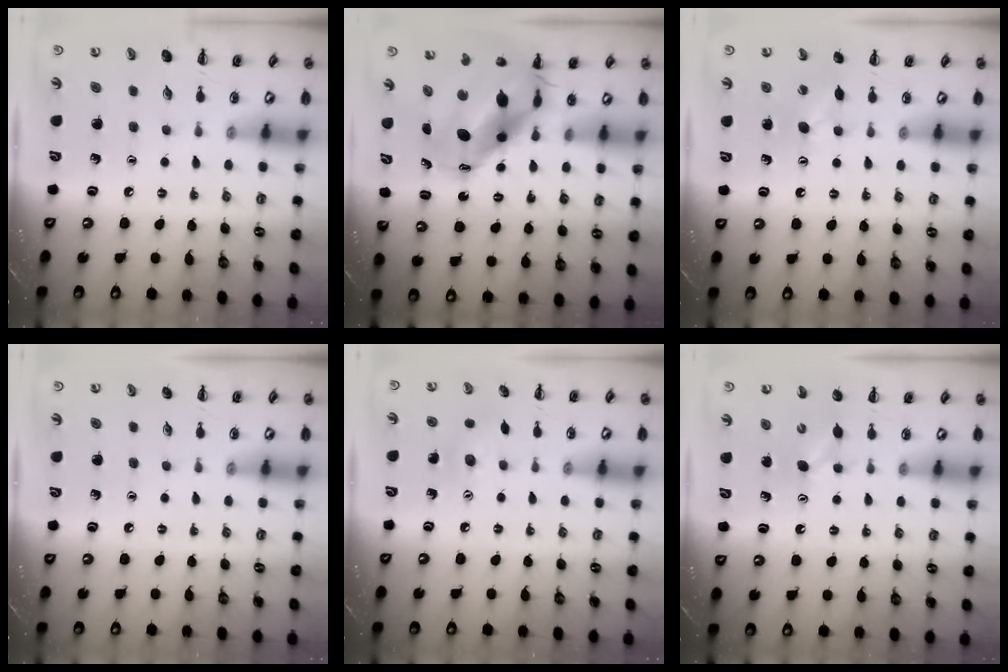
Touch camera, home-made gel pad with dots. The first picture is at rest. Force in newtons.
{"total": 11.3, "press": 11.0, "slide": 2.6}
{"total": 4.9, "press": 4.8, "slide": 1.0}
{"total": 0.0}
{"total": 6.9, "press": 6.8, "slide": 1.4}
{"total": 4.3, "press": 4.2, "slide": 1.1}